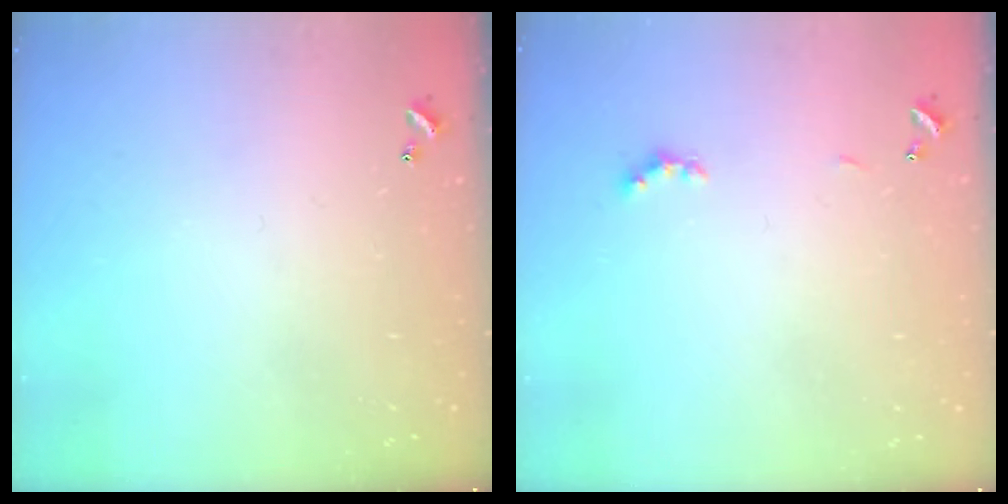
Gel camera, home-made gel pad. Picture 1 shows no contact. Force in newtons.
{"total": 2.6, "press": 2.5, "slide": 0.6}